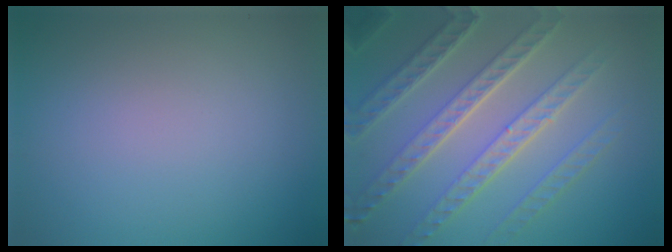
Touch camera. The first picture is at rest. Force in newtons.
{"total": 7.9, "press": 5.7, "slide": 5.5}